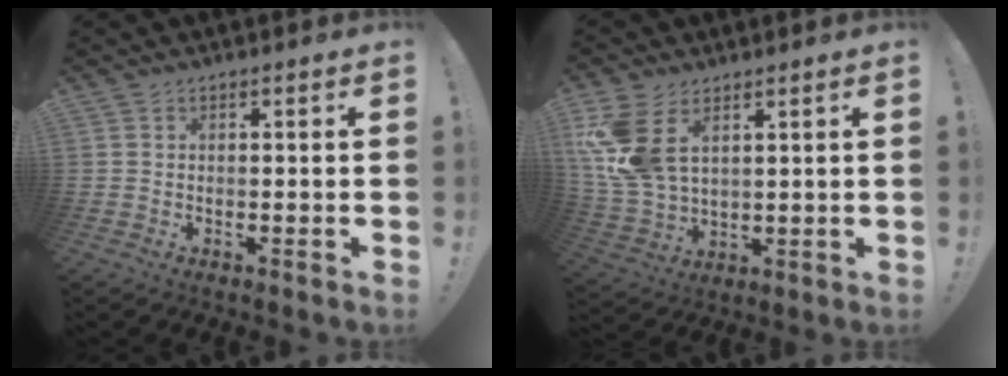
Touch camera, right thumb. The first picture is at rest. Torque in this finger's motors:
{"motor_torque": [2.11, 2.46, 1.31, 0.42, 0.13]}